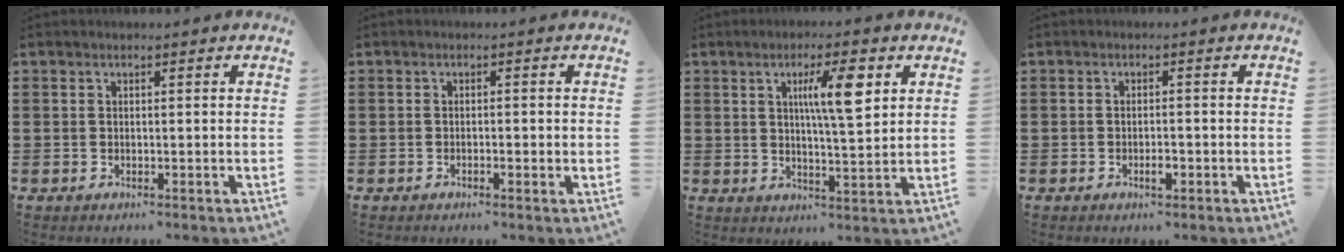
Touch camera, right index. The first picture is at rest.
{"total": 1.0, "force": [-0.3, 0.1, 0.9], "torque": [-0.018, -0.005, -0.005]}
{"total": 7.7, "force": [3.0, 1.4, 7.0], "torque": [-0.127, 0.003, 0.042]}
{"total": 2.0, "force": [-0.8, 0.6, 1.7], "torque": [-0.032, -0.002, -0.014]}